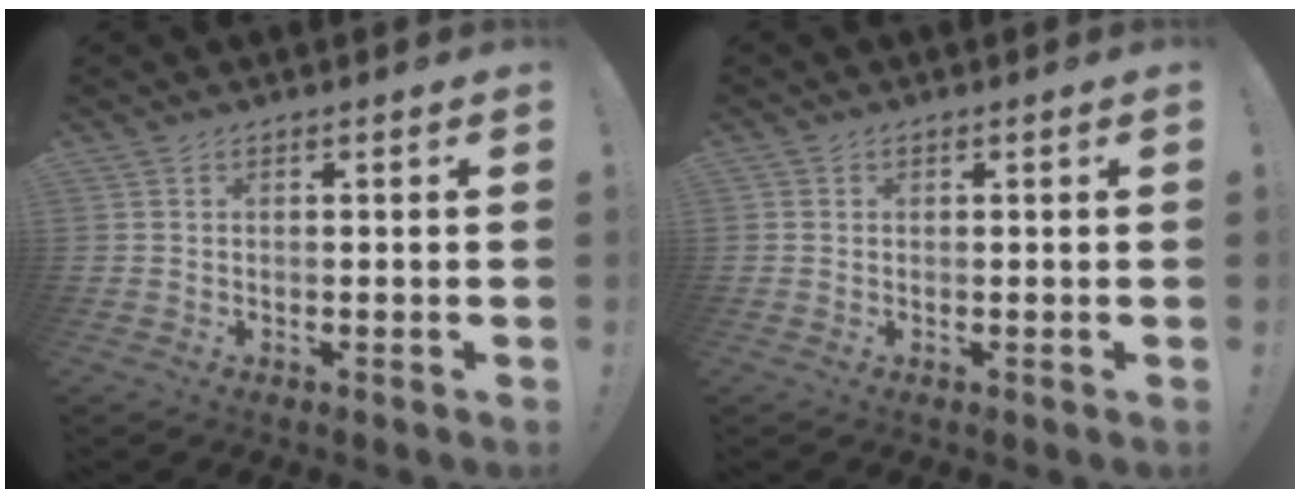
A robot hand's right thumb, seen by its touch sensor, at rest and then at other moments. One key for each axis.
{"total": 0.0}